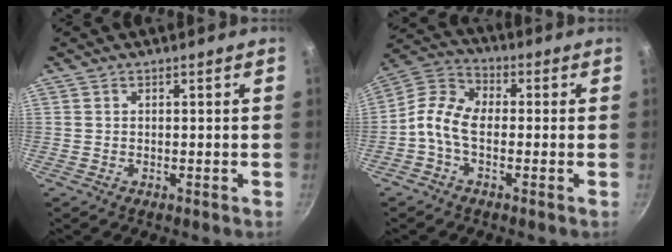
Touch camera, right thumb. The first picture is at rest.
{"total": 8.4, "force": [-1.5, 5.5, 6.2], "torque": [-0.118, 0.031, -0.052]}